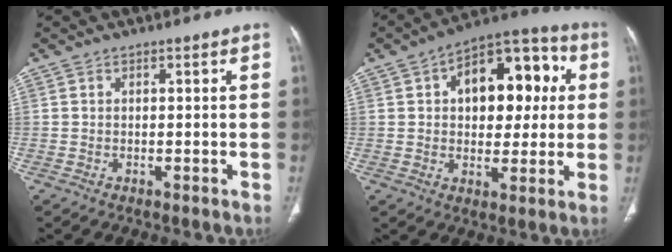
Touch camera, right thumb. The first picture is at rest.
{"total": 17.7, "force": [3.8, 10.5, 13.7], "torque": [-0.140, 0.027, 0.052]}